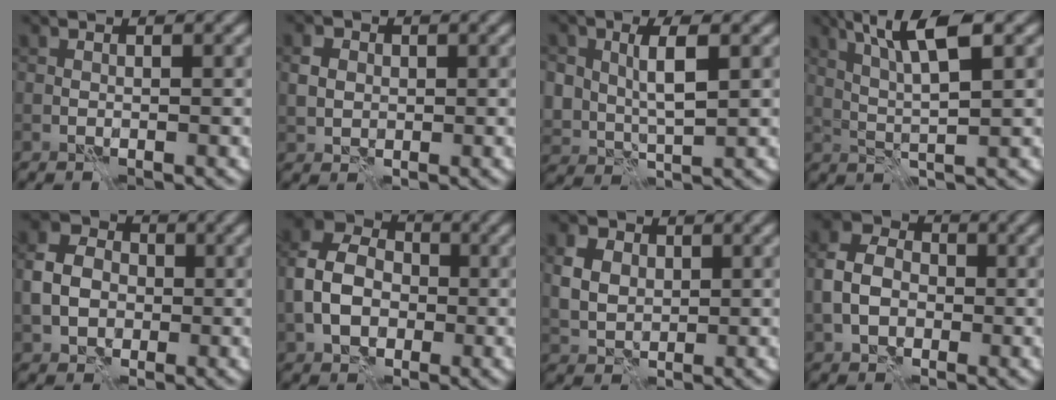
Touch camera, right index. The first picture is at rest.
{"total": 2.3, "force": [0.2, 2.0, 1.1], "torque": [-0.023, 0.002, 0.001]}
{"total": 4.5, "force": [1.1, 2.7, 3.5], "torque": [-0.076, -0.001, 0.023]}
{"total": 5.8, "force": [2.5, 1.1, 5.1], "torque": [-0.102, 0.007, 0.047]}
{"total": 5.1, "force": [-0.5, 4.2, 2.9], "torque": [-0.061, 0.007, -0.017]}
{"total": 7.1, "force": [-1.3, 5.5, 4.4], "torque": [-0.096, 0.009, -0.035]}
{"total": 4.6, "force": [1.3, 3.6, 2.6], "torque": [-0.062, 0.011, 0.018]}
{"total": 5.2, "force": [-0.9, 4.1, 3.2], "torque": [-0.069, 0.006, -0.024]}